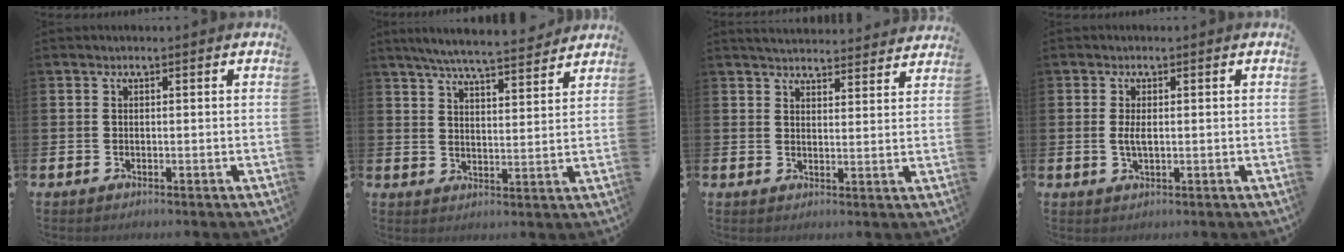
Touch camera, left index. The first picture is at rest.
{"total": 6.4, "force": [6.1, 0.2, 1.9], "torque": [-0.050, -0.037, 0.106]}
{"total": 4.4, "force": [4.4, 0.4, 0.3], "torque": [-0.012, -0.027, 0.079]}
{"total": 2.1, "force": [0.2, 0.8, 2.0], "torque": [-0.032, 0.000, 0.000]}